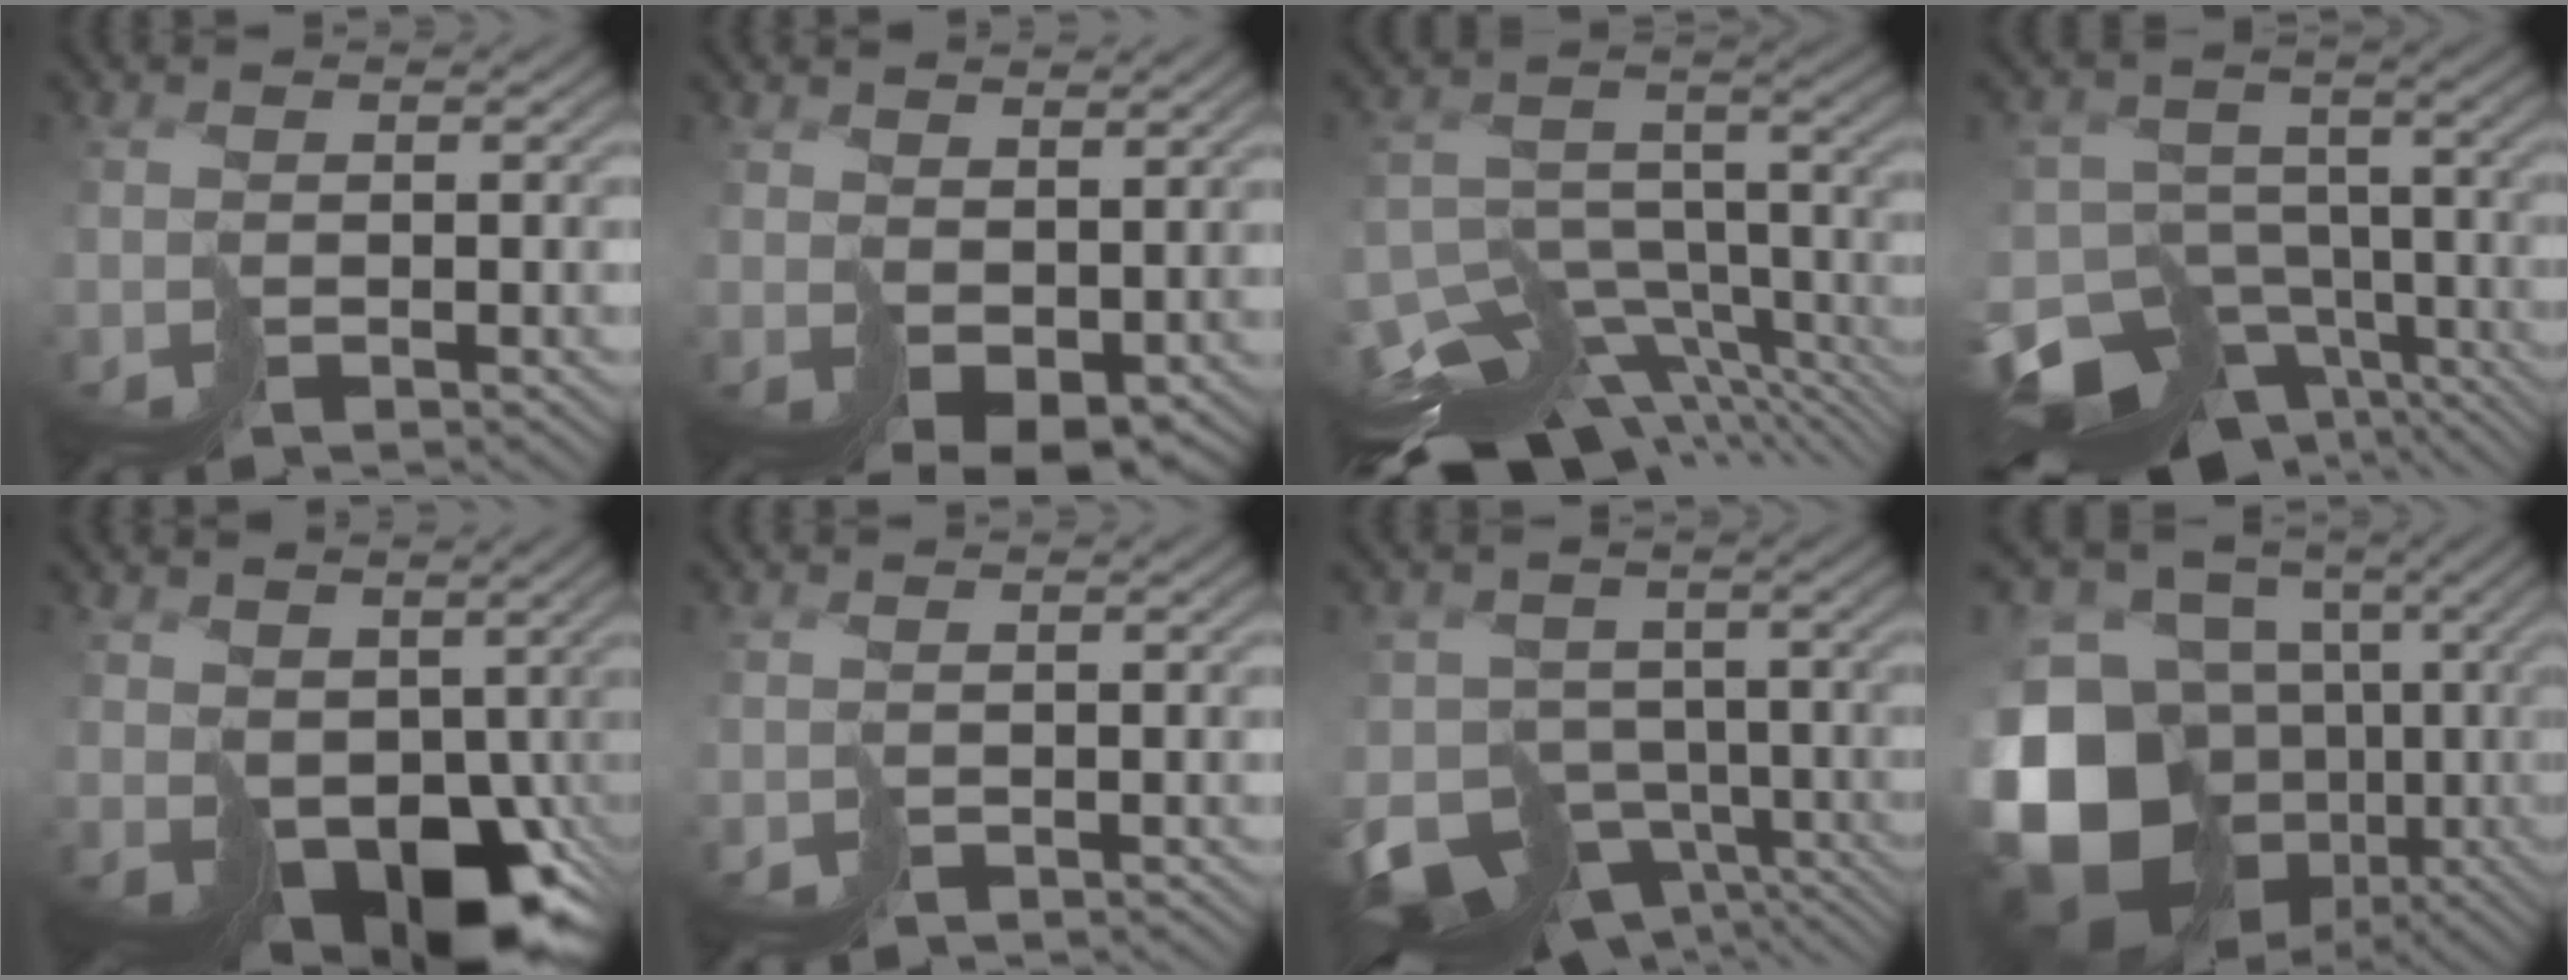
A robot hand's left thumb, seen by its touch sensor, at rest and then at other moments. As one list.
[{"total": 5.1, "force": [2.3, 3.2, 3.2], "torque": [-0.091, -0.023, 0.055]}, {"total": 12.6, "force": [-9.8, 4.7, 6.3], "torque": [-0.138, -0.006, -0.145]}, {"total": 14.4, "force": [-9.4, 9.0, 6.2], "torque": [-0.159, -0.038, -0.121]}, {"total": 10.5, "force": [-0.2, 7.3, 7.6], "torque": [-0.159, -0.042, 0.021]}, {"total": 0.7, "force": [-0.6, 0.2, -0.3], "torque": [0.011, -0.004, -0.013]}, {"total": 11.2, "force": [-6.0, 7.8, 5.3], "torque": [-0.126, -0.029, -0.080]}, {"total": 19.1, "force": [-4.2, 15.6, 10.3], "torque": [-0.298, -0.043, -0.044]}]